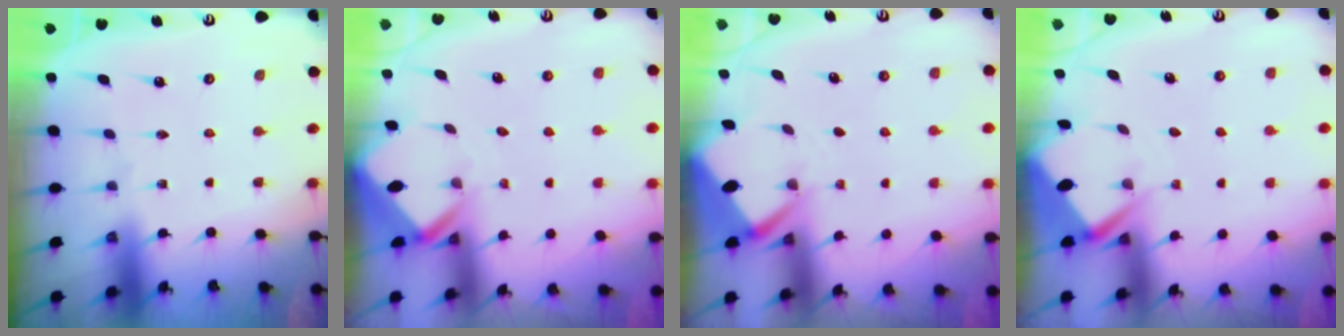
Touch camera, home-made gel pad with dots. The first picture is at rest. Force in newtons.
{"total": 2.4, "press": 2.4, "slide": 0.1}
{"total": 2.7, "press": 2.7, "slide": 0.3}
{"total": 3.5, "press": 3.5, "slide": 0.4}